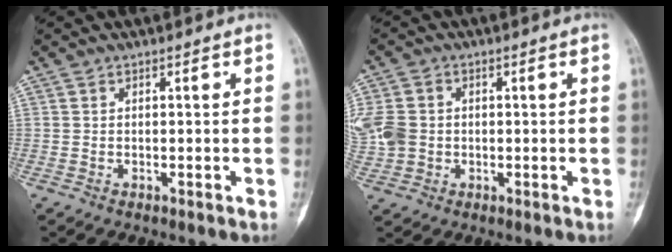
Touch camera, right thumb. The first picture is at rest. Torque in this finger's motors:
{"motor_torque": [0.20, 0.35, 0.03, 0.04, 0.10]}